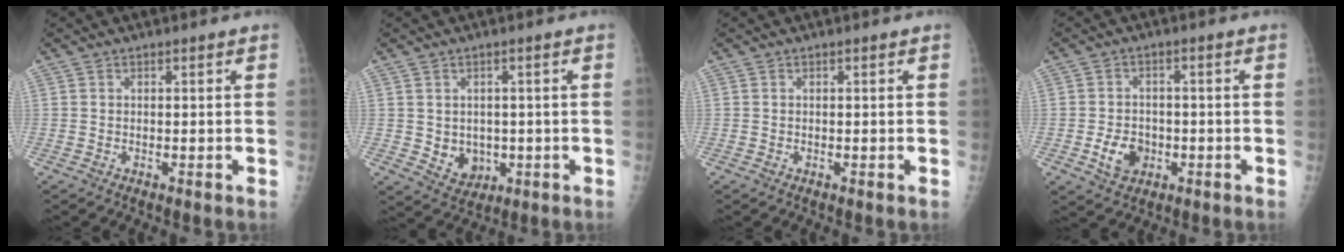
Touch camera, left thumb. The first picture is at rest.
{"total": 5.8, "force": [-0.6, 4.9, 3.1], "torque": [-0.021, -0.002, 0.007]}
{"total": 0.0}
{"total": 6.0, "force": [-1.9, 4.6, 3.3], "torque": [-0.041, 0.010, -0.029]}